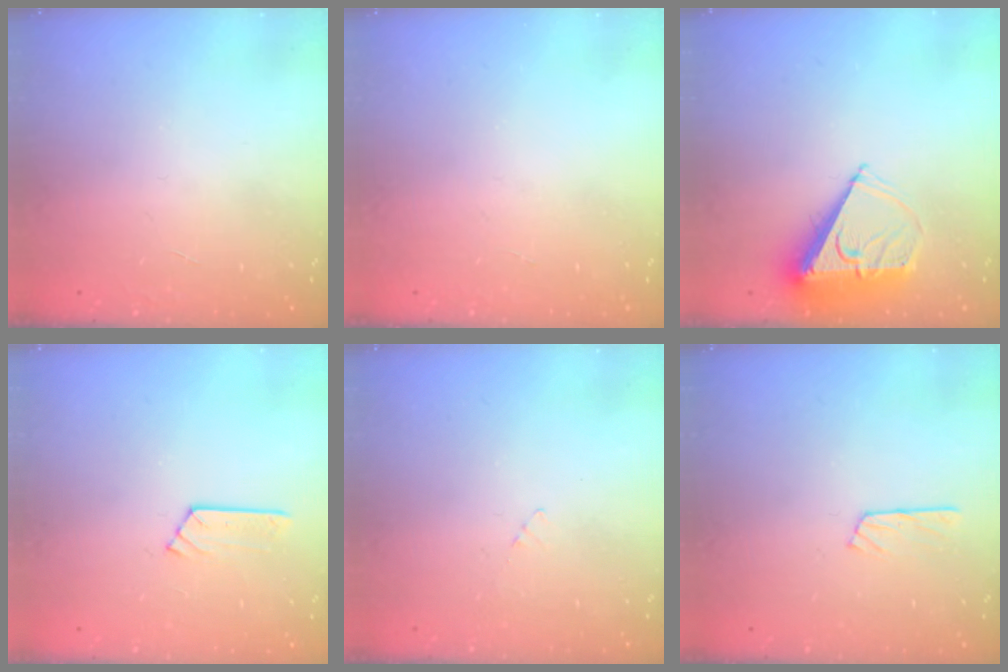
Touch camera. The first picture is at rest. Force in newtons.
{"total": 0.0}
{"total": 8.3, "press": 8.3, "slide": 0.4}
{"total": 4.1, "press": 4.1, "slide": 0.4}
{"total": 2.3, "press": 2.3, "slide": 0.2}
{"total": 5.8, "press": 5.8, "slide": 0.4}